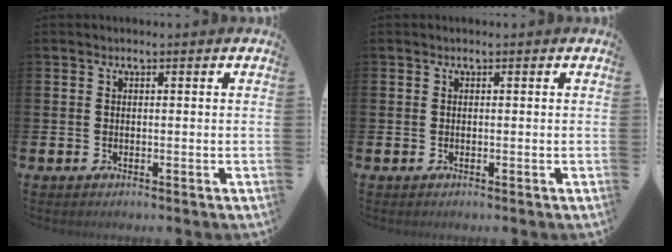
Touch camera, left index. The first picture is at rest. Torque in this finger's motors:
{"motor_torque": [-0.08, 0.37, -0.02, 0.00]}